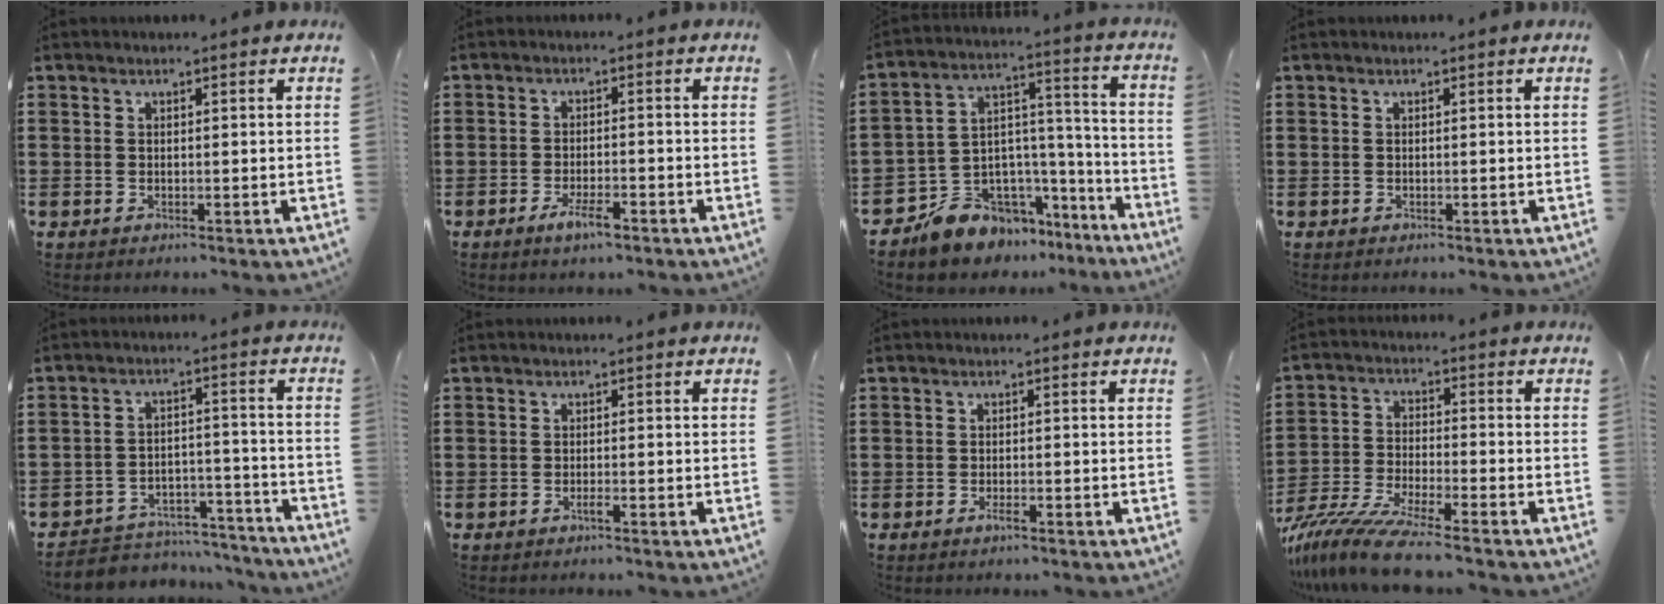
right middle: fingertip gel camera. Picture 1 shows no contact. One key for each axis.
{"total": 3.4, "fx": -1.9, "fy": 0.8, "fz": 2.7, "tx": -0.048, "ty": 0.001, "tz": -0.033}
{"total": 8.1, "fx": -6.7, "fy": 4.6, "fz": 0.2, "tx": -0.027, "ty": 0.003, "tz": -0.126}
{"total": 0.0}
{"total": 4.4, "fx": -4.2, "fy": 1.2, "fz": 0.4, "tx": -0.007, "ty": 0.013, "tz": -0.088}
{"total": 0.7, "fx": -0.2, "fy": -0.2, "fz": 0.6, "tx": -0.010, "ty": -0.003, "tz": -0.003}
{"total": 1.0, "fx": -0.4, "fy": 0.1, "fz": 0.9, "tx": -0.016, "ty": -0.004, "tz": -0.006}
{"total": 8.5, "fx": -7.4, "fy": 0.2, "fz": 4.1, "tx": -0.093, "ty": -0.004, "tz": -0.147}